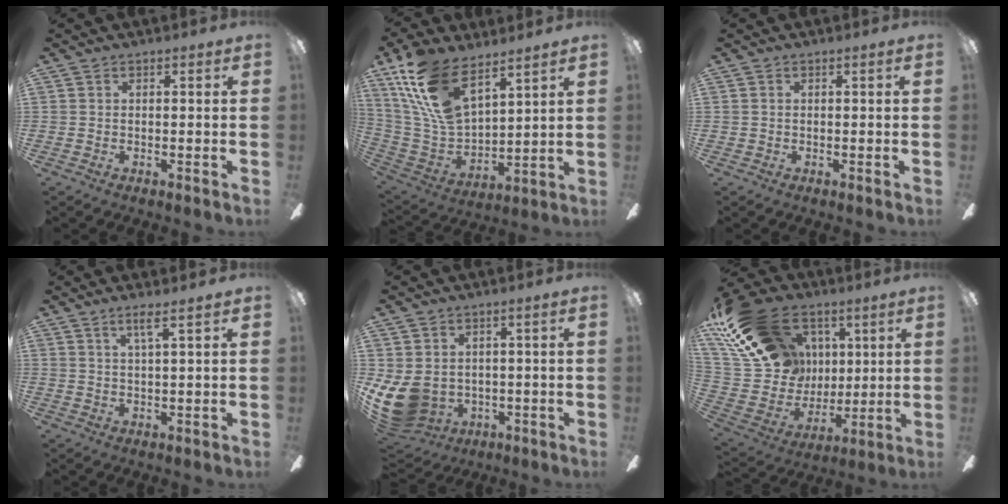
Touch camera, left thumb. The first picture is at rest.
{"total": 18.9, "force": [12.1, 8.3, 11.8], "torque": [-0.266, -0.066, 0.217]}
{"total": 0.0}
{"total": 4.0, "force": [2.8, -0.3, 2.8], "torque": [-0.062, -0.002, 0.046]}
{"total": 9.9, "force": [-1.0, 8.0, 5.8], "torque": [-0.148, -0.012, -0.012]}
{"total": 27.5, "force": [13.0, 19.2, 14.8], "torque": [-0.302, -0.041, 0.263]}